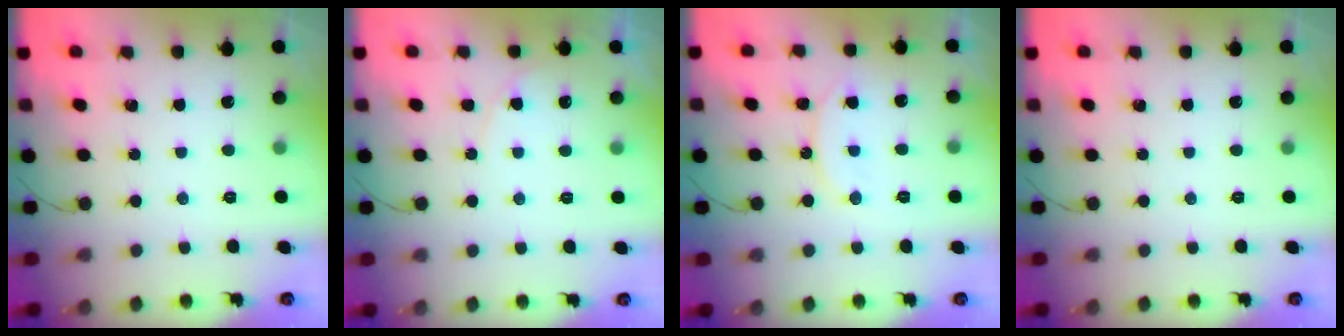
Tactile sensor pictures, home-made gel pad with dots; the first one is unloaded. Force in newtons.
{"total": 5.5, "press": 5.5, "slide": 0.5}
{"total": 9.6, "press": 9.5, "slide": 1.1}
{"total": 0.0}